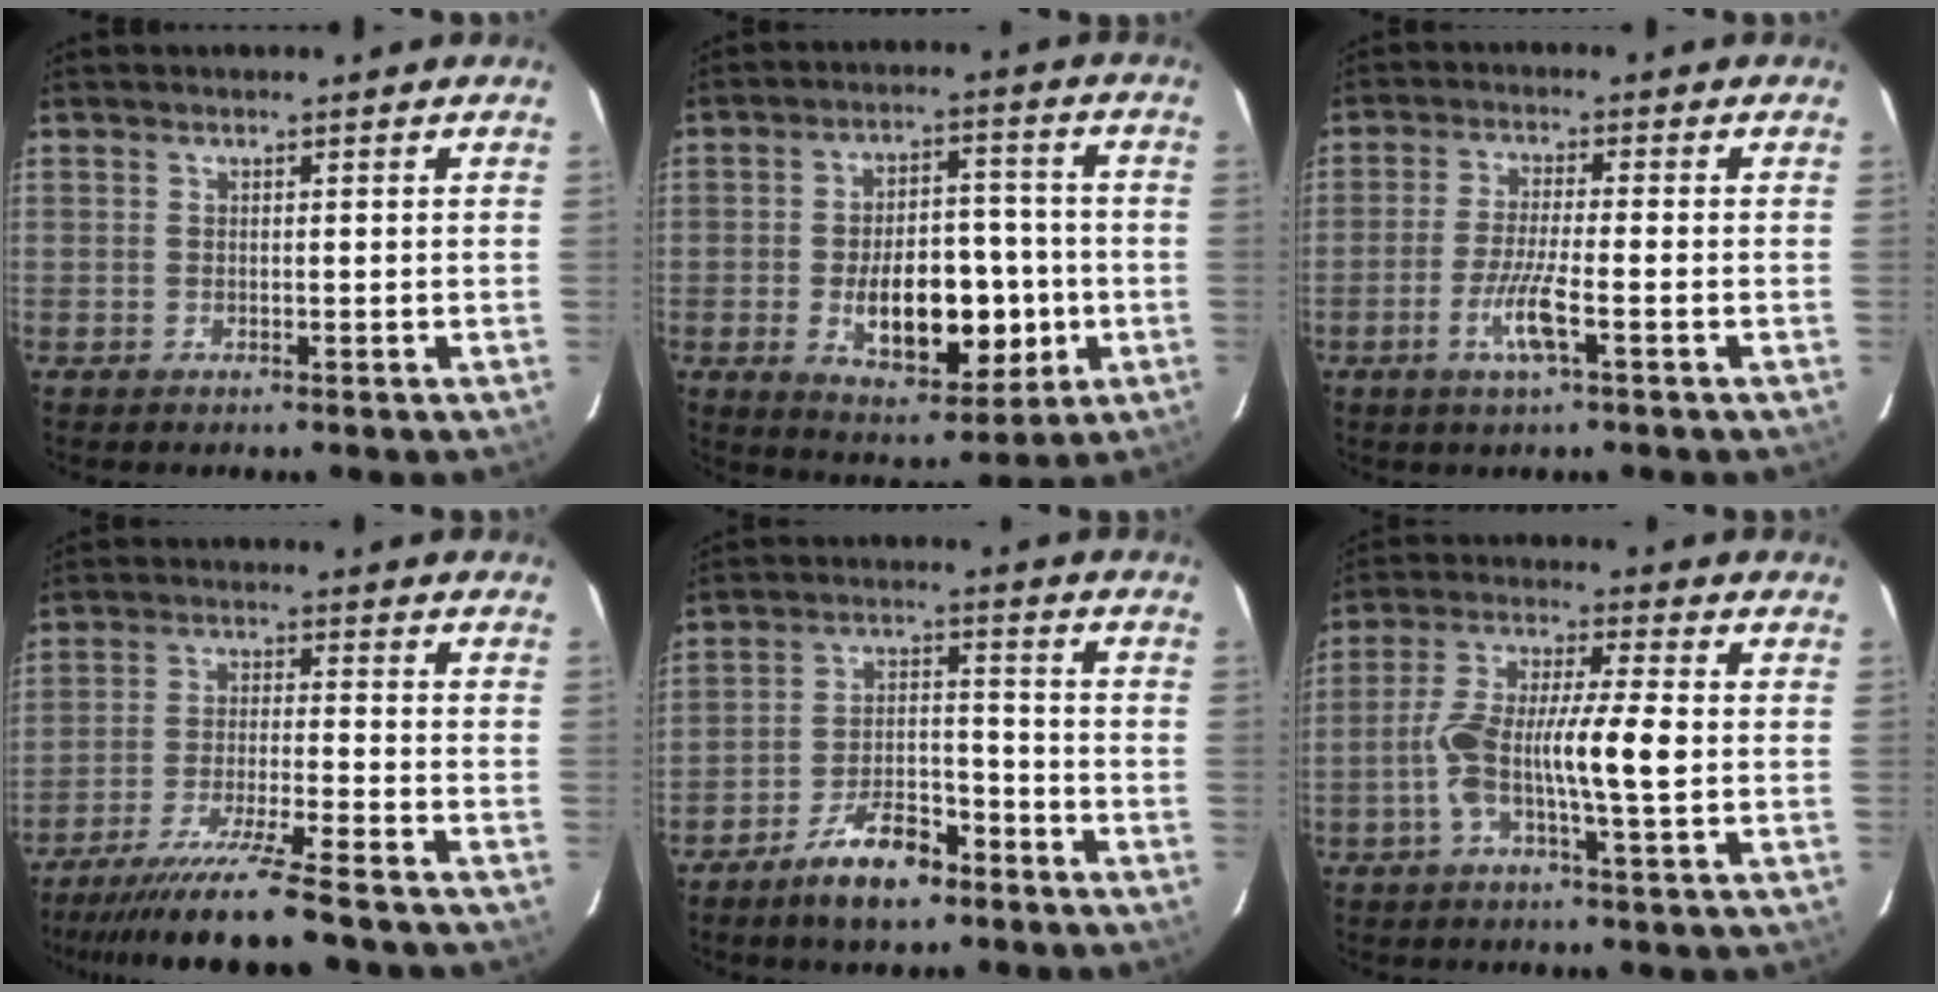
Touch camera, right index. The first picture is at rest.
{"total": 13.7, "force": [-2.9, 6.6, 11.6], "torque": [-0.184, 0.010, -0.034]}
{"total": 5.9, "force": [-2.4, 0.1, 5.3], "torque": [-0.105, -0.009, -0.047]}
{"total": 13.4, "force": [-11.4, -1.0, 7.0], "torque": [-0.112, -0.035, -0.185]}
{"total": 9.2, "force": [-6.5, 3.4, 5.6], "torque": [-0.106, 0.006, -0.115]}
{"total": 10.4, "force": [-1.8, 0.8, 10.3], "torque": [-0.198, 0.014, -0.041]}